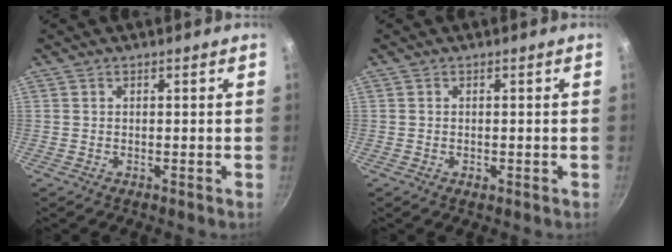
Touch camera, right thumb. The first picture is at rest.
{"total": 1.0, "force": [-0.4, 0.7, 0.7], "torque": [-0.010, 0.001, -0.006]}